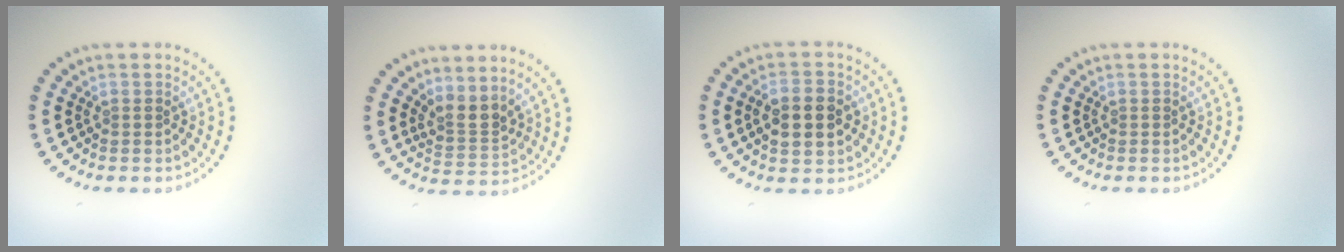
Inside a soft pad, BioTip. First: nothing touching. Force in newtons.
{"total": 2.6, "press": 1.9, "slide": 1.8}
{"total": 4.6, "press": 4.6, "slide": 0.1}
{"total": 0.0}